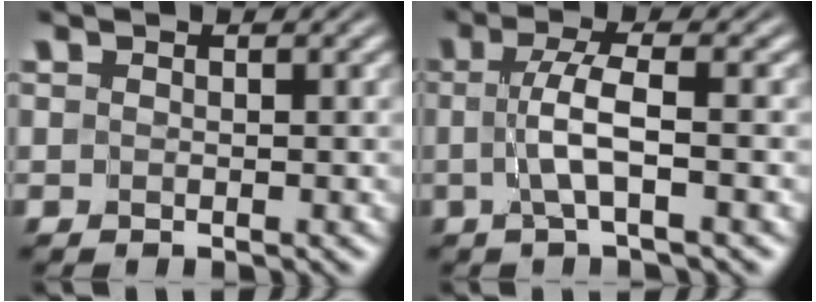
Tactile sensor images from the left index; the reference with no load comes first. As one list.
[{"total": 3.1, "force": [-0.4, 0.2, 3.1], "torque": [-0.062, 0.001, -0.008]}]